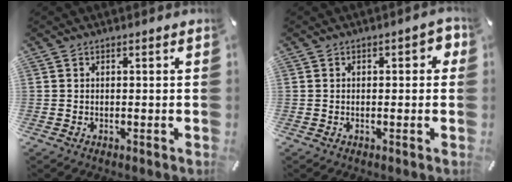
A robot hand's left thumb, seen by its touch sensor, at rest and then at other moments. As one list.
[{"total": 2.9, "force": [0.1, 1.5, 2.5], "torque": [-0.031, 0.003, -0.003]}]